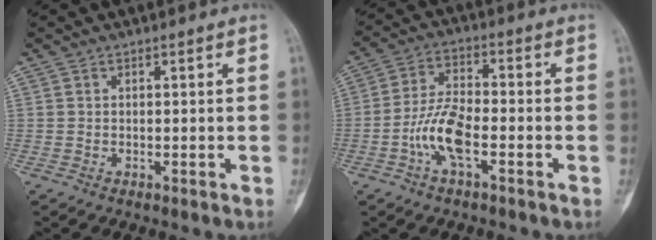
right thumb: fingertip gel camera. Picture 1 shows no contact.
{"total": 8.6, "force": [-3.1, 3.3, 7.3], "torque": [-0.152, 0.025, -0.064]}